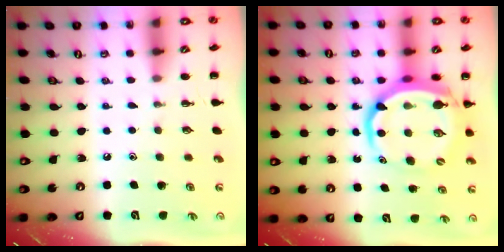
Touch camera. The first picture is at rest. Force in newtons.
{"total": 11.9, "press": 11.4, "slide": 3.4}